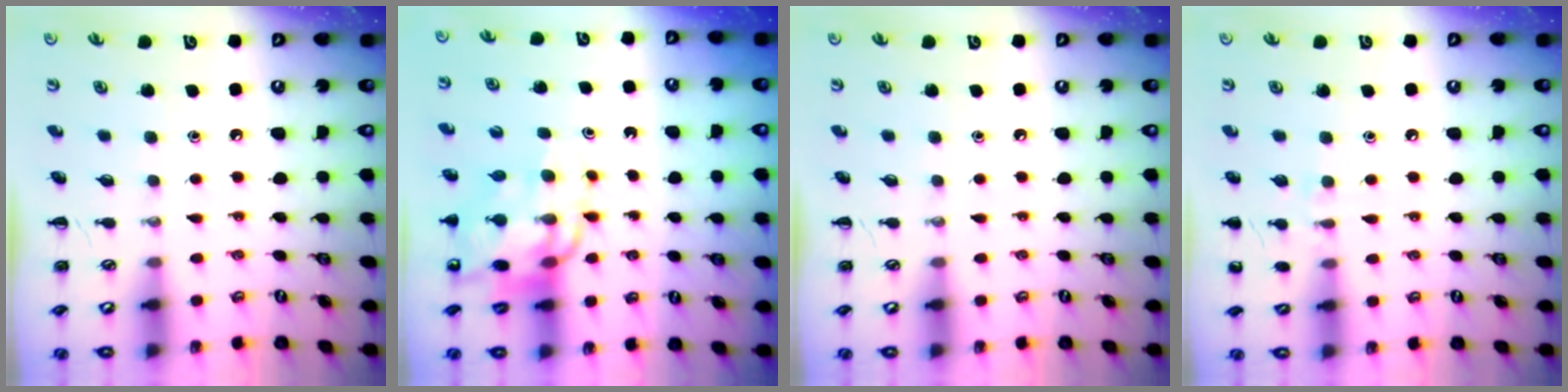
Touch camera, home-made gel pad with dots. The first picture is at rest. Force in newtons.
{"total": 13.2, "press": 12.7, "slide": 3.7}
{"total": 0.0}
{"total": 5.9, "press": 5.8, "slide": 1.4}